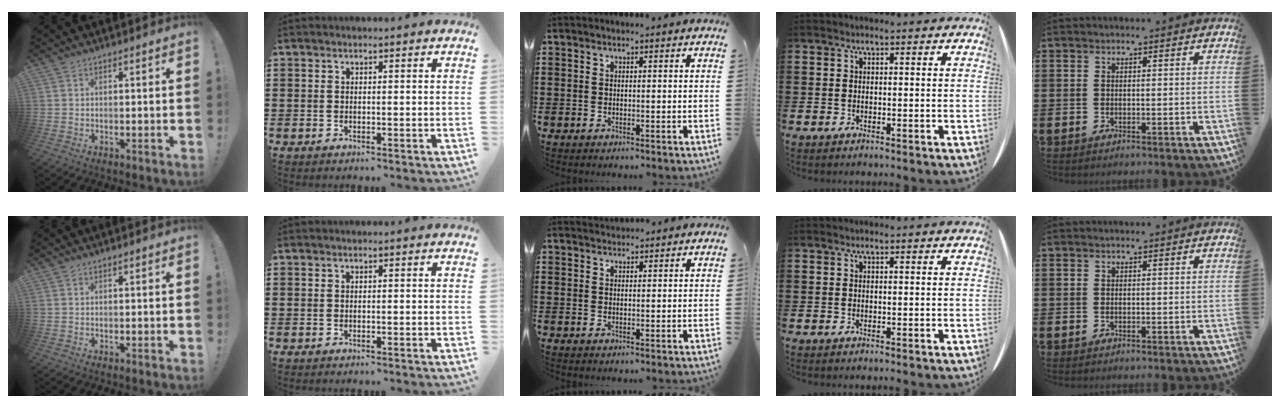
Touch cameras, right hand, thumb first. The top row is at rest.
{"middle": {"total": 1.4, "force": [1.4, 0.2, -0.2], "torque": [0.000, 0.001, 0.027]}}